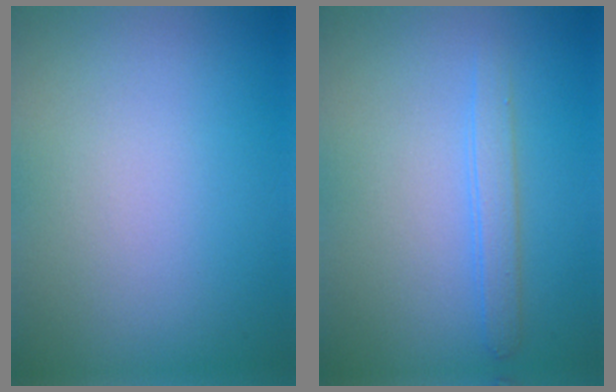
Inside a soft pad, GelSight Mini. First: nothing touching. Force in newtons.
{"total": 1.8, "press": 1.8, "slide": 0.1}